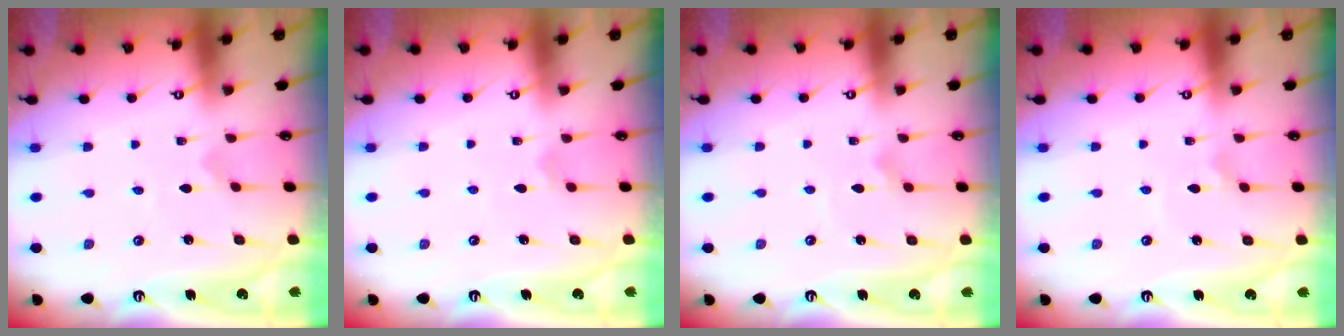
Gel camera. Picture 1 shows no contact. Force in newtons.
{"total": 2.8, "press": 2.8, "slide": 0.4}
{"total": 1.5, "press": 1.5, "slide": 0.0}
{"total": 2.3, "press": 2.3, "slide": 0.1}